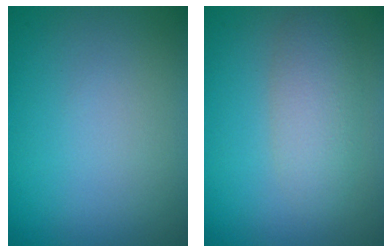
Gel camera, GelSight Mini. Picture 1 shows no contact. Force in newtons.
{"total": 3.5, "press": 3.5, "slide": 0.1}